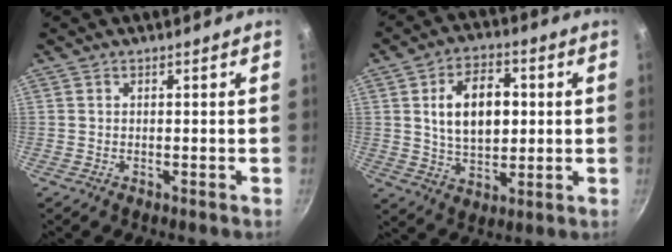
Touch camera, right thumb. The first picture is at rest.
{"total": 12.7, "force": [1.9, 8.0, 9.7], "torque": [-0.133, -0.001, 0.033]}